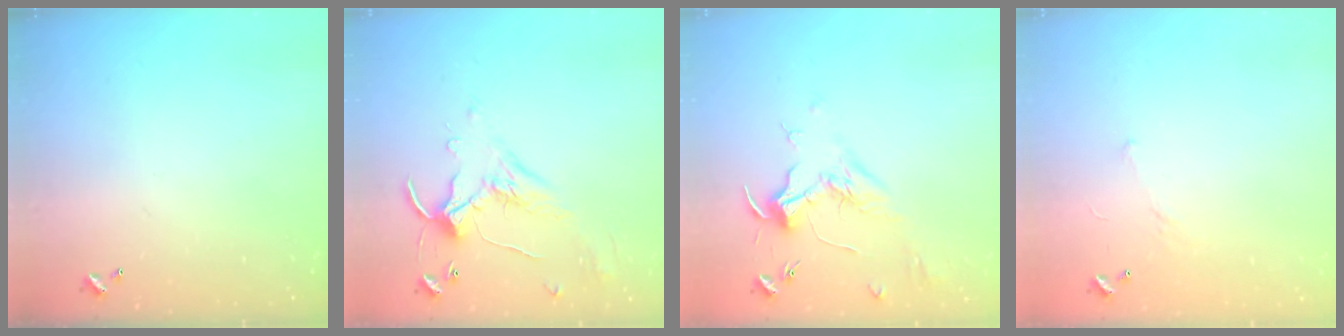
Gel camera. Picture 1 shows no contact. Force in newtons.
{"total": 1.2, "press": 0.6, "slide": 1.1}
{"total": 1.8, "press": 1.7, "slide": 0.6}
{"total": 7.0, "press": 7.0, "slide": 0.7}